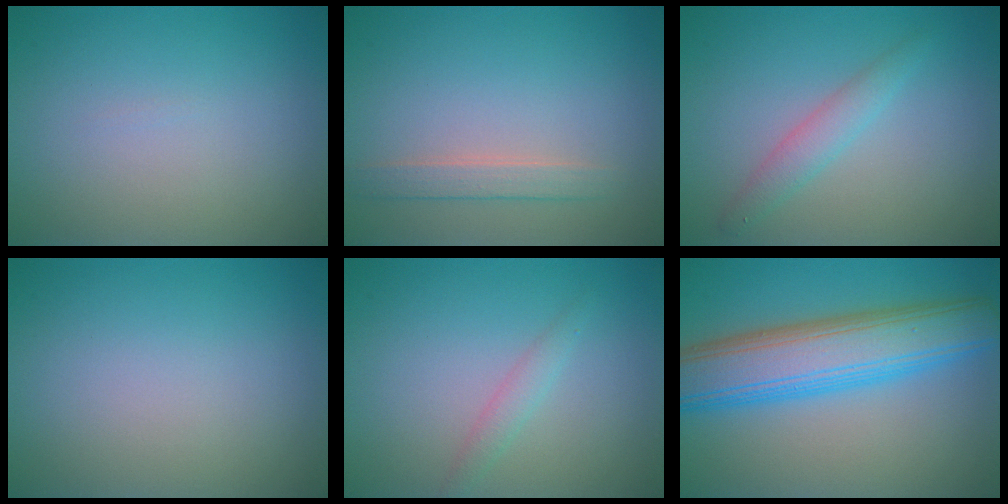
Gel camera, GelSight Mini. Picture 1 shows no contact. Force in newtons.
{"total": 1.8, "press": 1.8, "slide": 0.1}
{"total": 2.0, "press": 2.0, "slide": 0.1}
{"total": 0.0}
{"total": 1.3, "press": 1.3, "slide": 0.0}
{"total": 9.0, "press": 9.0, "slide": 0.3}